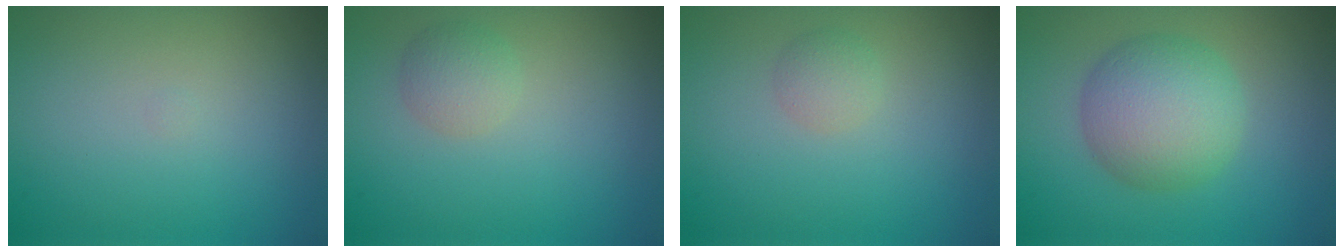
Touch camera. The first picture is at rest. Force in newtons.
{"total": 2.0, "press": 2.0, "slide": 0.1}
{"total": 1.4, "press": 1.4, "slide": 0.1}
{"total": 6.3, "press": 6.3, "slide": 0.1}